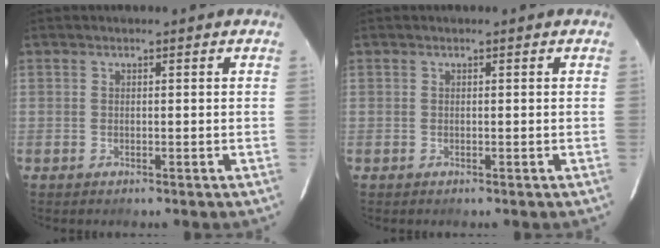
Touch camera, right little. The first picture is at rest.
{"total": 0.0}